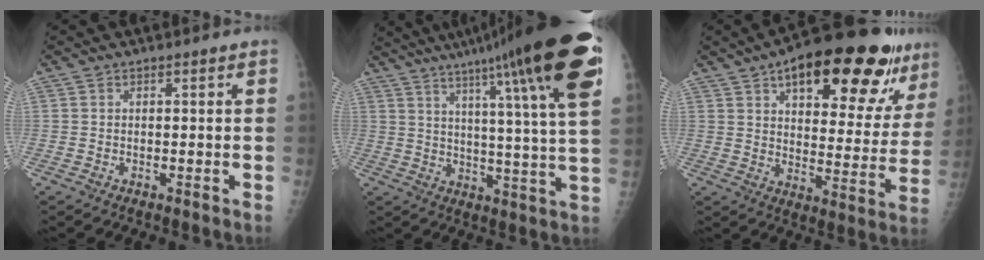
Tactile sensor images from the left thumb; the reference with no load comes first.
{"total": 26.2, "force": [15.6, 2.0, 21.0], "torque": [-0.289, -0.039, 0.214]}
{"total": 26.4, "force": [15.4, 10.0, 19.1], "torque": [-0.235, -0.029, 0.220]}